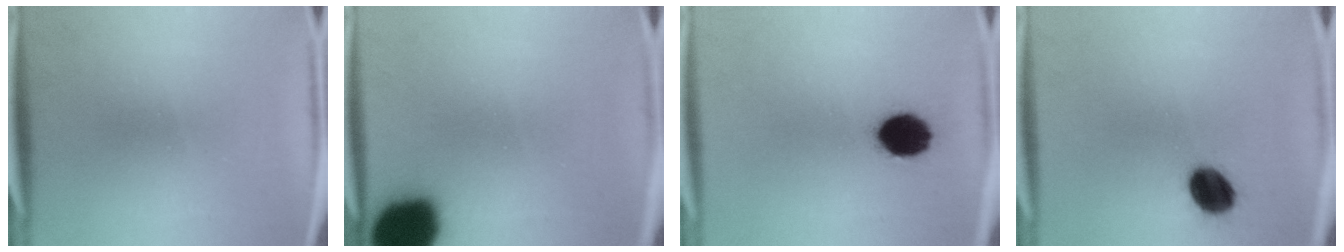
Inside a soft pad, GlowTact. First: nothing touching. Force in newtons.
{"total": 19.5}
{"total": 10.0}
{"total": 9.3}